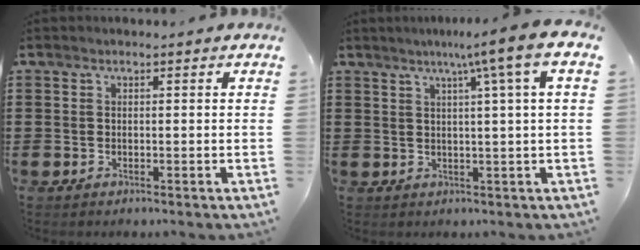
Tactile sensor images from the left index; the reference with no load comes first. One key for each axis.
{"total": 6.4, "fx": 3.0, "fy": -1.3, "fz": 5.5, "tx": -0.096, "ty": -0.009, "tz": 0.041}